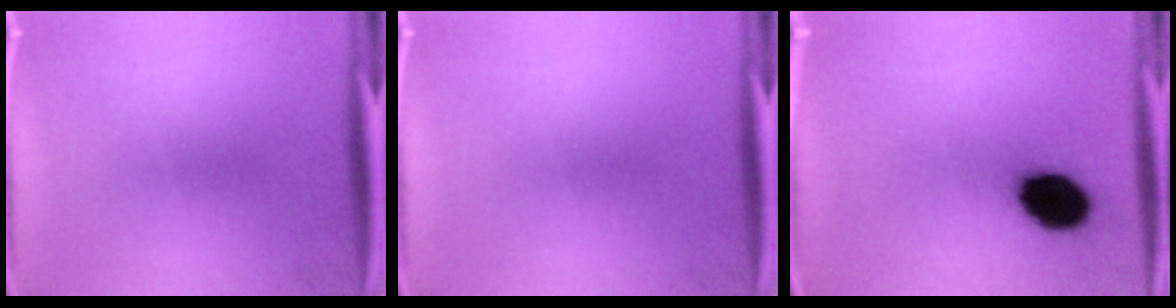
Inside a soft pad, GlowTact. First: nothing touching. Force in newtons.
{"total": 0.0}
{"total": 12.5}